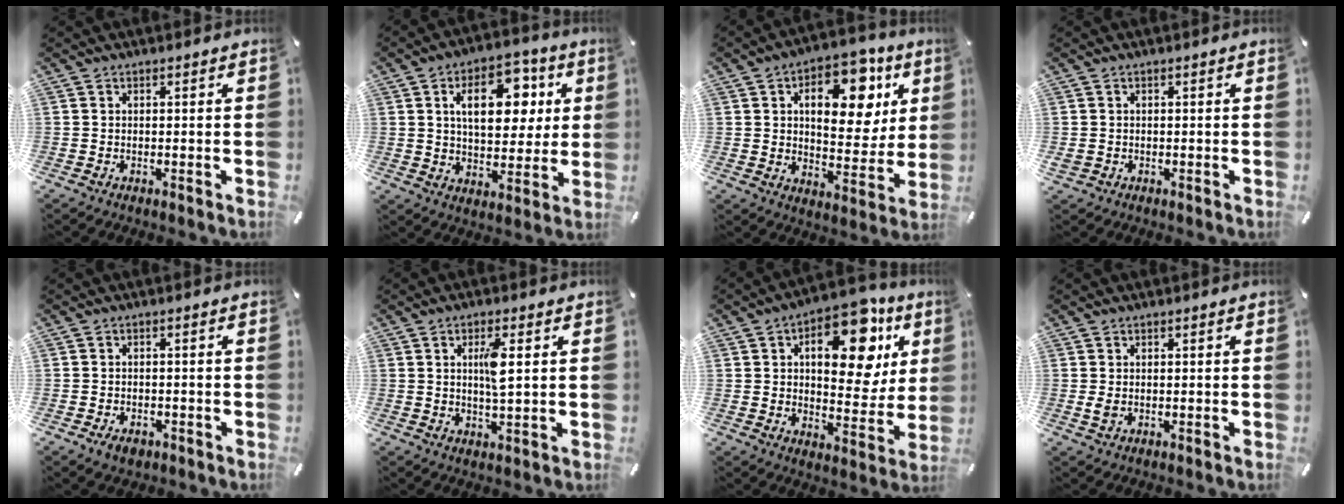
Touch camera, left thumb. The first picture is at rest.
{"total": 15.4, "force": [4.9, 9.6, 11.0], "torque": [-0.158, 0.000, 0.081]}
{"total": 17.1, "force": [7.0, 9.9, 12.0], "torque": [-0.155, -0.032, 0.112]}
{"total": 1.3, "force": [-0.3, 1.1, 0.5], "torque": [-0.010, 0.004, -0.006]}
{"total": 2.7, "force": [-1.5, 1.7, 1.4], "torque": [-0.031, 0.003, -0.029]}
{"total": 6.3, "force": [1.4, 1.5, 5.9], "torque": [-0.103, -0.005, 0.018]}
{"total": 19.1, "force": [8.1, 10.1, 14.1], "torque": [-0.180, -0.041, 0.130]}
{"total": 1.4, "force": [0.1, 0.8, 1.1], "torque": [-0.030, -0.003, -0.001]}